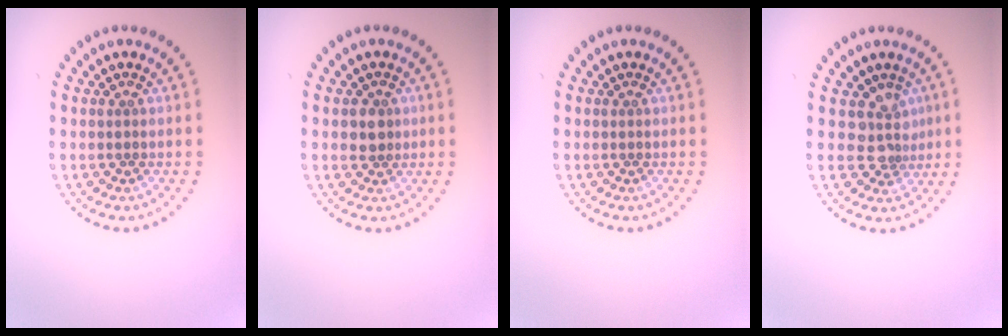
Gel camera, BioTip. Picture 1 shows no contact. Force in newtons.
{"total": 1.9, "press": 1.7, "slide": 0.9}
{"total": 0.0}
{"total": 2.4, "press": 1.8, "slide": 1.6}